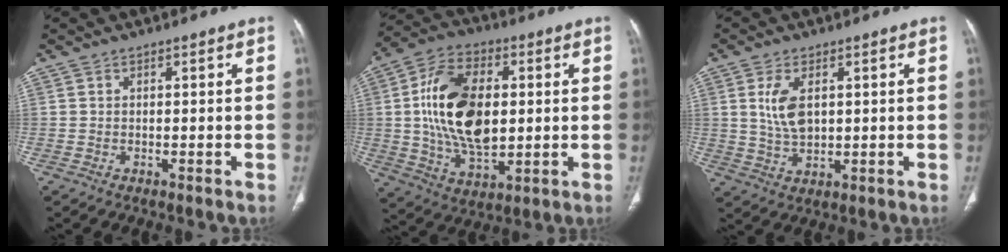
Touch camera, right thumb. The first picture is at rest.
{"total": 18.8, "force": [1.7, 11.1, 15.1], "torque": [-0.260, 0.002, 0.036]}
{"total": 6.7, "force": [1.8, 3.7, 5.3], "torque": [-0.101, -0.006, 0.041]}